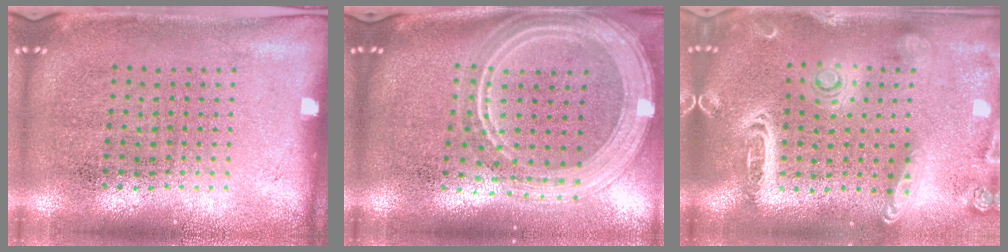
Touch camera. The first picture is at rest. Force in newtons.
{"total": 3.0, "press": 2.4, "slide": 1.7}
{"total": 2.7, "press": 2.3, "slide": 1.3}